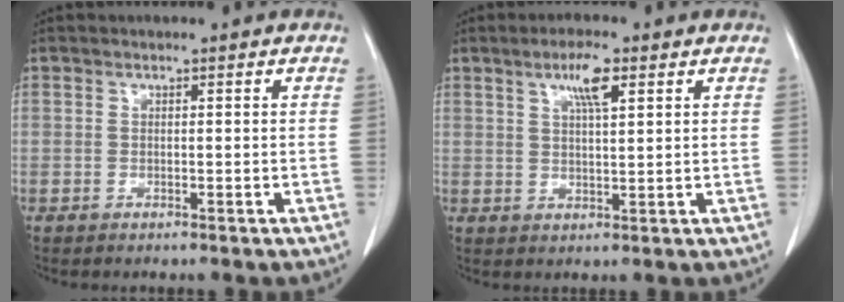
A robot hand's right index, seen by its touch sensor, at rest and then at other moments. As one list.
[{"total": 4.9, "force": [2.5, 0.7, 4.1], "torque": [-0.075, 0.002, 0.043]}]